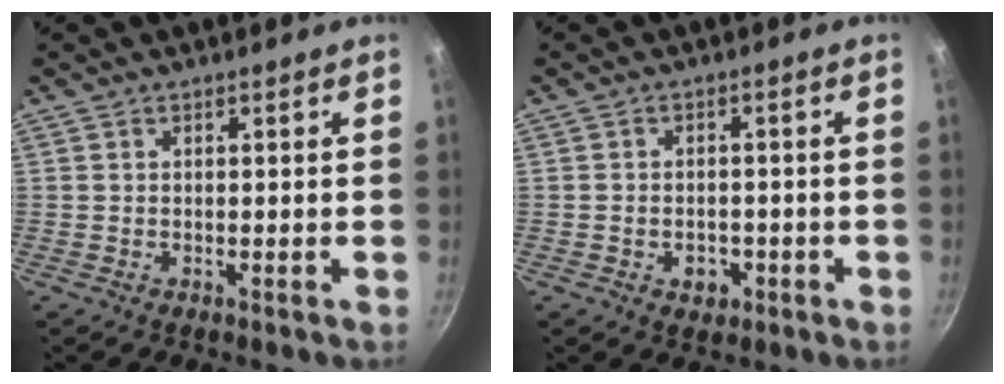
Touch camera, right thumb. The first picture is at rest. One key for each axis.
{"total": 3.5, "fx": -0.9, "fy": 2.7, "fz": 2.0, "tx": -0.020, "ty": 0.005, "tz": -0.004}